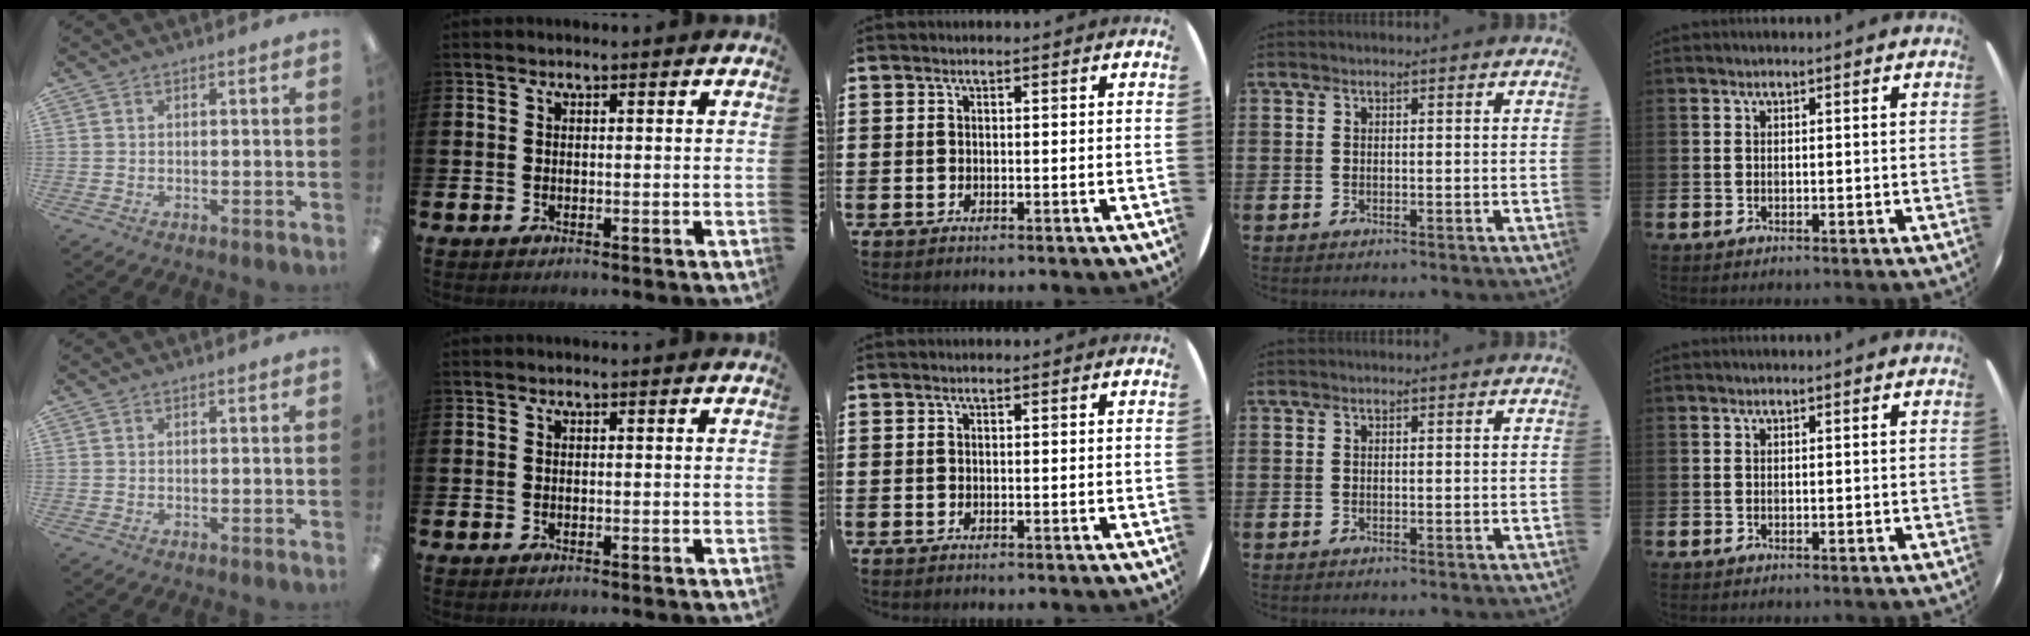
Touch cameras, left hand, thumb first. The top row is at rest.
{}